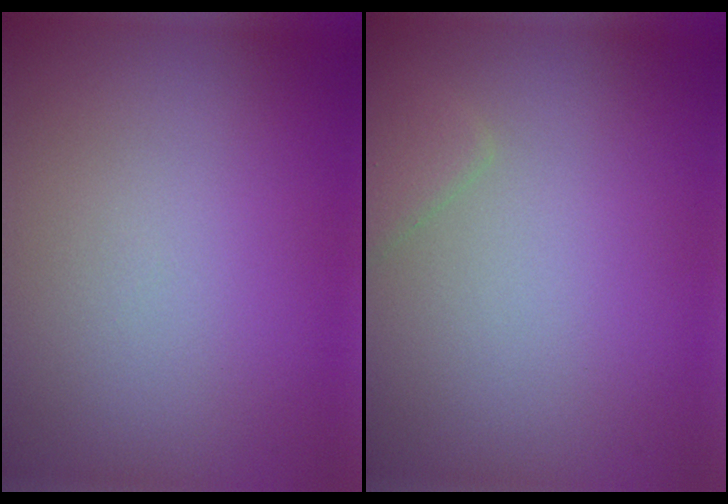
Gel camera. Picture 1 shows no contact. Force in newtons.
{"total": 1.3, "press": 1.3, "slide": 0.1}